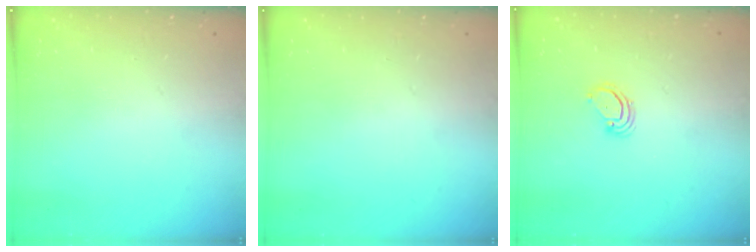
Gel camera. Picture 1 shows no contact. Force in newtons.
{"total": 0.0}
{"total": 3.1, "press": 3.1, "slide": 0.2}